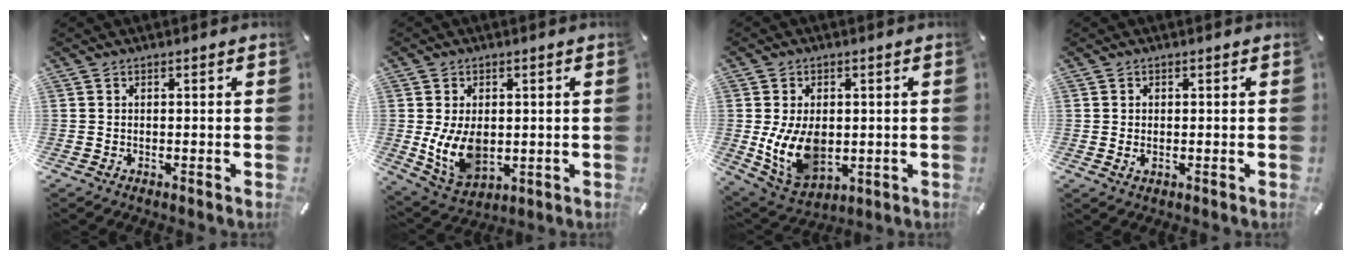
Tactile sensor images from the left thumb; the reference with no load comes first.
{"total": 10.3, "force": [-0.3, 7.3, 7.3], "torque": [-0.154, -0.003, -0.001]}
{"total": 12.3, "force": [-0.6, 8.8, 8.5], "torque": [-0.167, -0.003, -0.006]}
{"total": 1.1, "force": [0.1, 0.8, 0.8], "torque": [-0.008, 0.001, 0.000]}